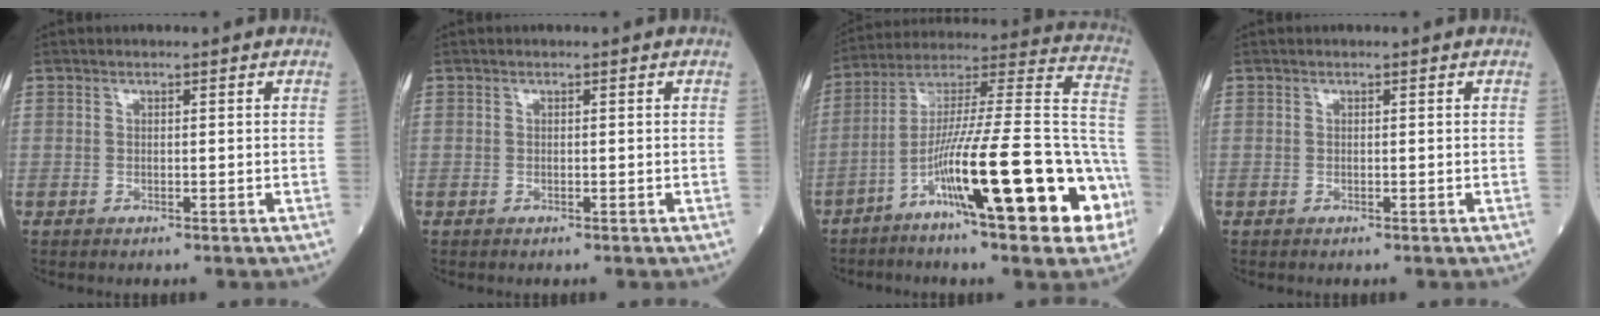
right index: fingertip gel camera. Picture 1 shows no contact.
{"total": 0.0}
{"total": 24.4, "force": [-10.0, 2.2, 22.2], "torque": [-0.292, 0.006, -0.161]}
{"total": 0.0}